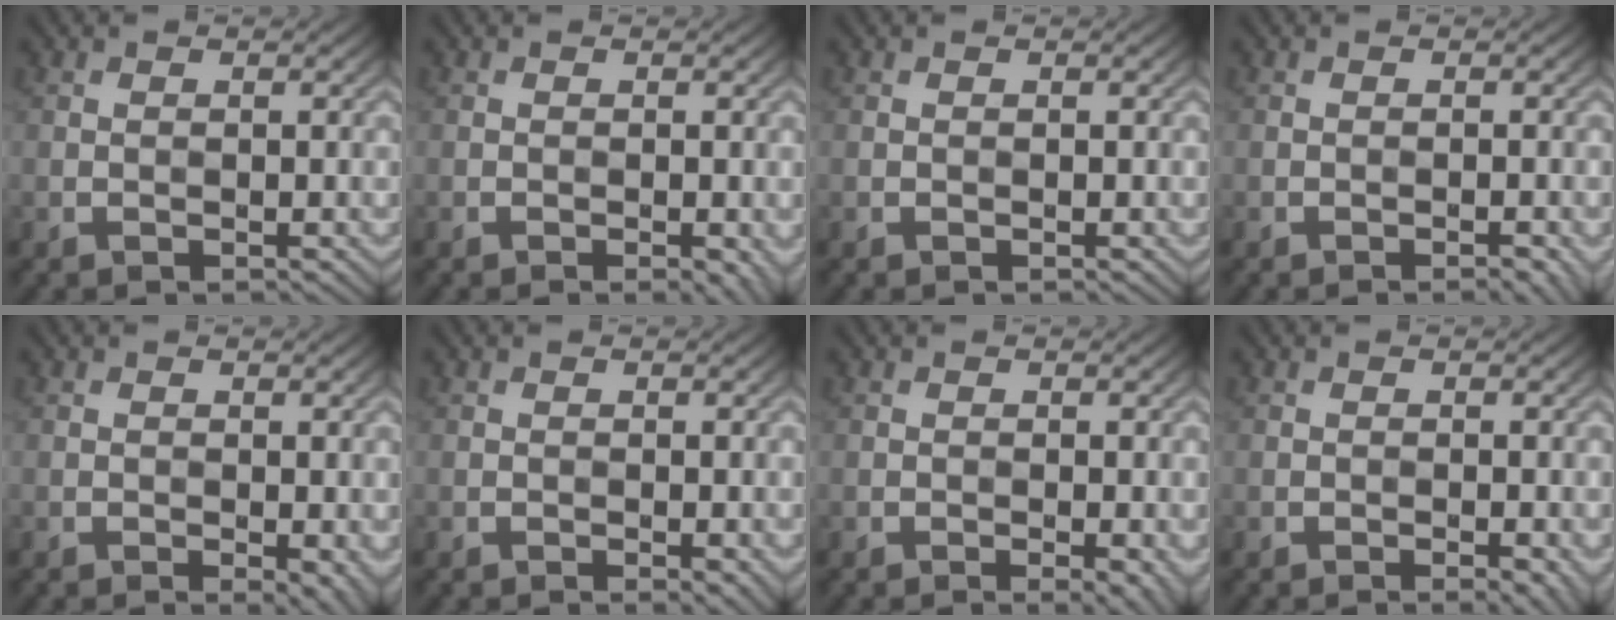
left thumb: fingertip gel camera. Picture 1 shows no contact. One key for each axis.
{"total": 1.3, "fx": -0.5, "fy": 0.3, "fz": 1.2, "tx": -0.016, "ty": -0.002, "tz": -0.007}
{"total": 0.0}
{"total": 1.3, "fx": -0.8, "fy": 0.2, "fz": 1.0, "tx": -0.012, "ty": 0.002, "tz": -0.011}
{"total": 2.3, "fx": -0.8, "fy": 1.1, "fz": 1.9, "tx": -0.022, "ty": -0.008, "tz": -0.007}
{"total": 1.2, "fx": -0.3, "fy": 0.4, "fz": 1.1, "tx": -0.017, "ty": -0.006, "tz": -0.005}
{"total": 1.7, "fx": -0.6, "fy": 0.4, "fz": 1.6, "tx": -0.022, "ty": -0.004, "tz": -0.007}
{"total": 1.4, "fx": -0.6, "fy": 0.2, "fz": 1.3, "tx": -0.017, "ty": -0.002, "tz": -0.009}